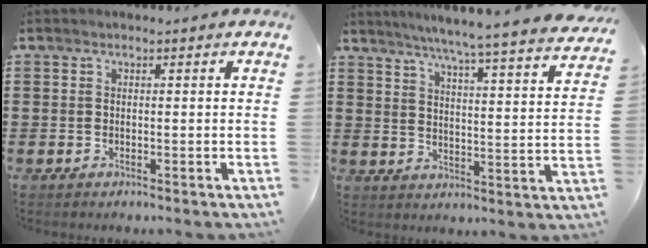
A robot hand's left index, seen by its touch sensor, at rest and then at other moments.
{"total": 5.5, "force": [5.0, -1.1, 2.2], "torque": [-0.064, -0.044, 0.079]}